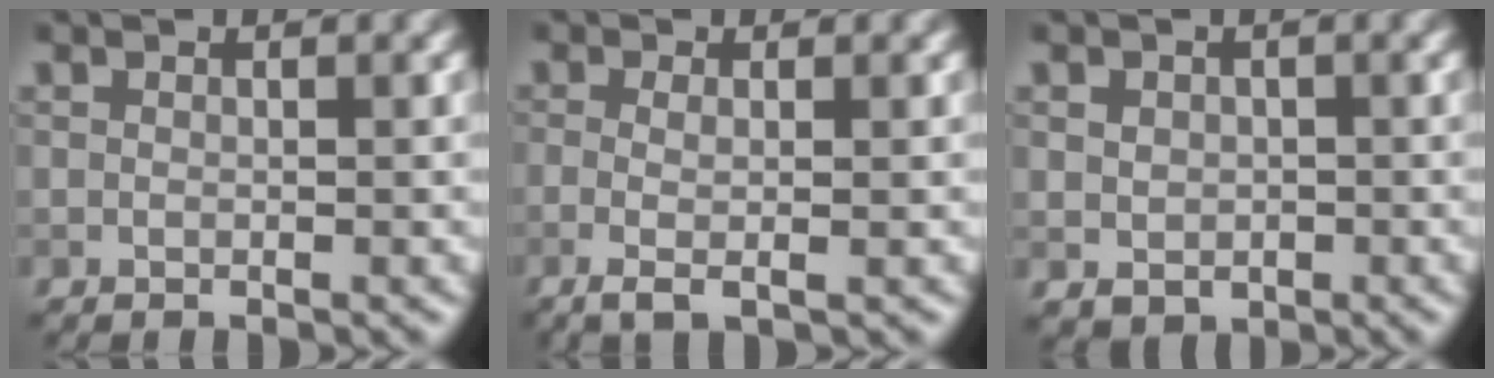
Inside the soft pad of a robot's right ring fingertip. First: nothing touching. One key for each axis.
{"total": 2.7, "fx": -0.4, "fy": 0.9, "fz": 2.5, "tx": -0.039, "ty": -0.005, "tz": -0.010}
{"total": 2.0, "fx": 0.0, "fy": 1.8, "fz": 0.9, "tx": -0.015, "ty": -0.004, "tz": 0.002}